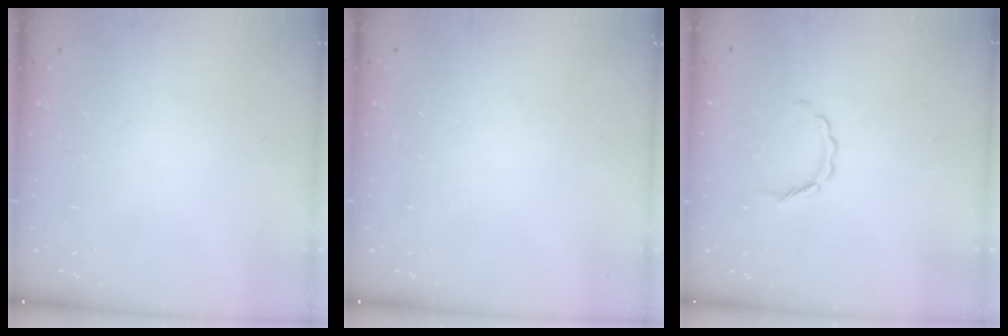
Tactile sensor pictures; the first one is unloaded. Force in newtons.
{"total": 0.0}
{"total": 3.7, "press": 3.6, "slide": 0.9}